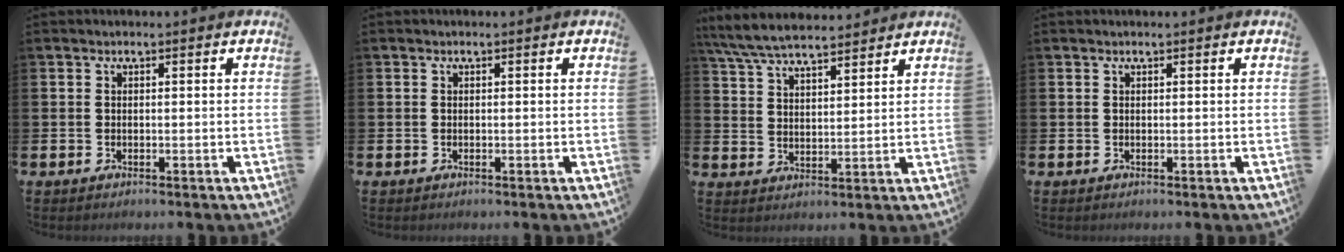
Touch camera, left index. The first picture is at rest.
{"total": 0.0}
{"total": 6.9, "force": [6.5, 1.1, 1.7], "torque": [-0.061, -0.027, 0.120]}
{"total": 0.0}